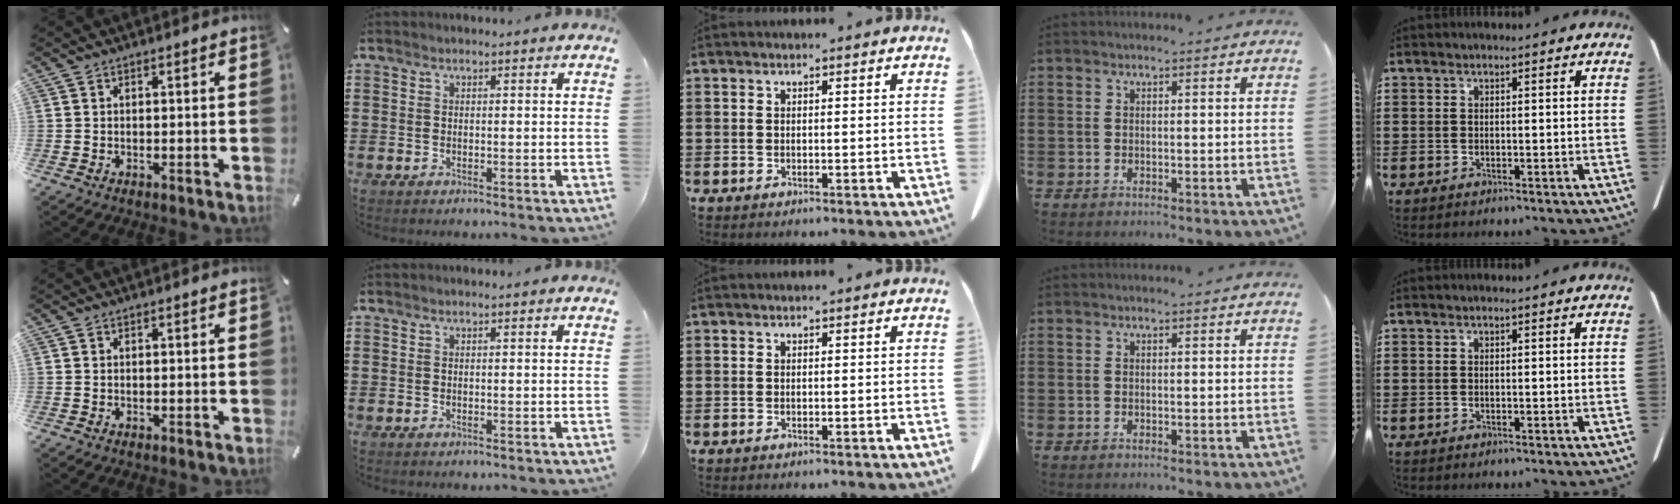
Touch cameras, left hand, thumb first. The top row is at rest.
{}